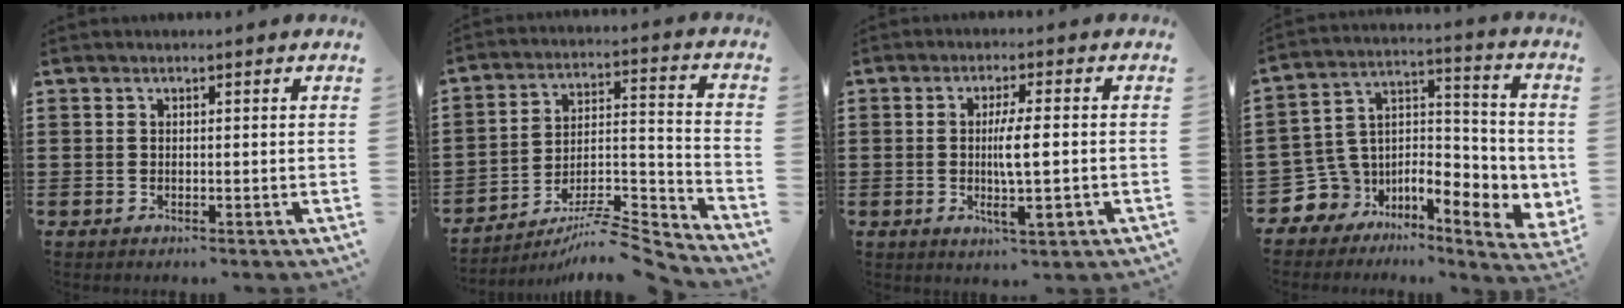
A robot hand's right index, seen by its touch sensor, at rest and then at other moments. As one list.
[{"total": 7.4, "force": [-6.5, 0.7, 3.4], "torque": [-0.046, 0.002, -0.128]}, {"total": 6.3, "force": [-0.7, 0.9, 6.2], "torque": [-0.107, -0.001, -0.015]}, {"total": 6.4, "force": [-1.9, 6.0, 1.3], "torque": [-0.056, -0.025, -0.024]}]